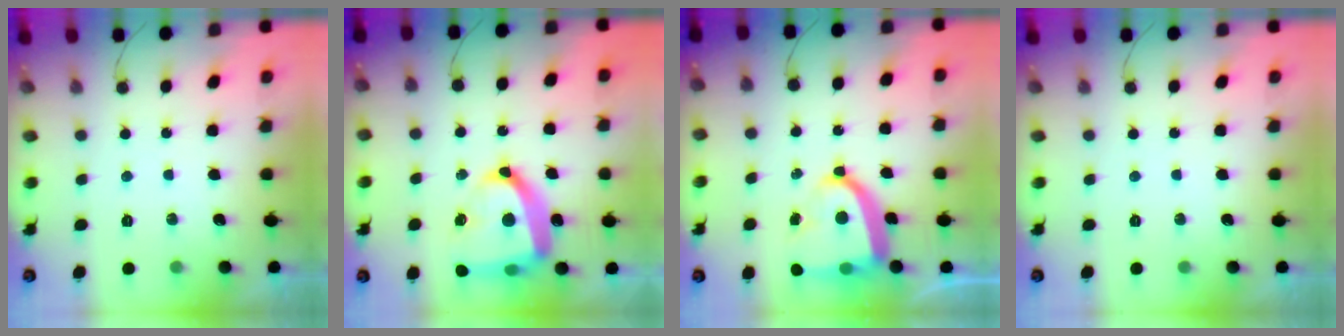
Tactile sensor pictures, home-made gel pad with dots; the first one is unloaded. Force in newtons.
{"total": 21.8, "press": 21.7, "slide": 1.8}
{"total": 15.5, "press": 15.4, "slide": 1.3}
{"total": 0.0}